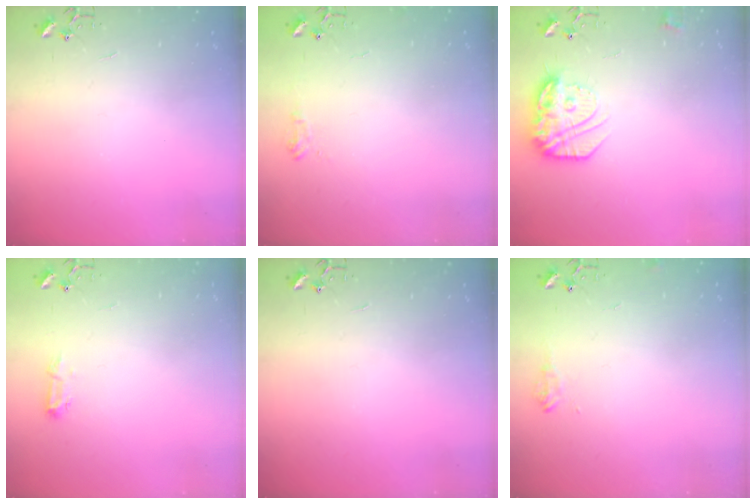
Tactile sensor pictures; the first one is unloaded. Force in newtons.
{"total": 7.1, "press": 7.1, "slide": 0.8}
{"total": 17.4, "press": 17.3, "slide": 1.2}
{"total": 7.7, "press": 7.6, "slide": 0.9}
{"total": 0.0}
{"total": 7.2, "press": 7.1, "slide": 0.9}